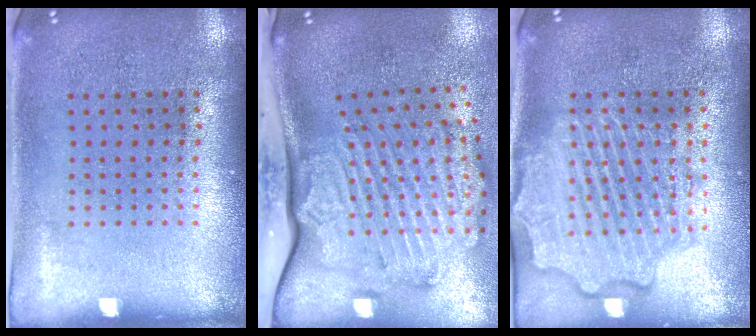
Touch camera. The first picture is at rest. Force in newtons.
{"total": 3.5, "press": 2.5, "slide": 2.5}
{"total": 4.5, "press": 4.5, "slide": 0.5}